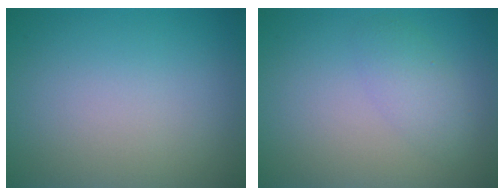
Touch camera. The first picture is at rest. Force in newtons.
{"total": 2.1, "press": 2.1, "slide": 0.1}